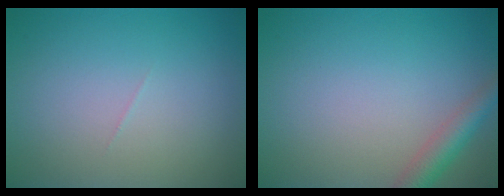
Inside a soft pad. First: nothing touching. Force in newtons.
{"total": 2.8, "press": 2.8, "slide": 0.1}